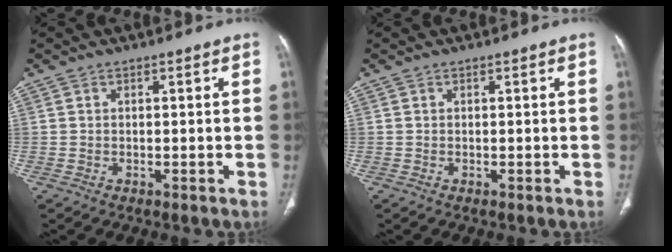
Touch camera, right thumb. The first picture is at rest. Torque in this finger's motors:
{"motor_torque": [0.00, 0.00, 0.00, 0.00, 0.00]}